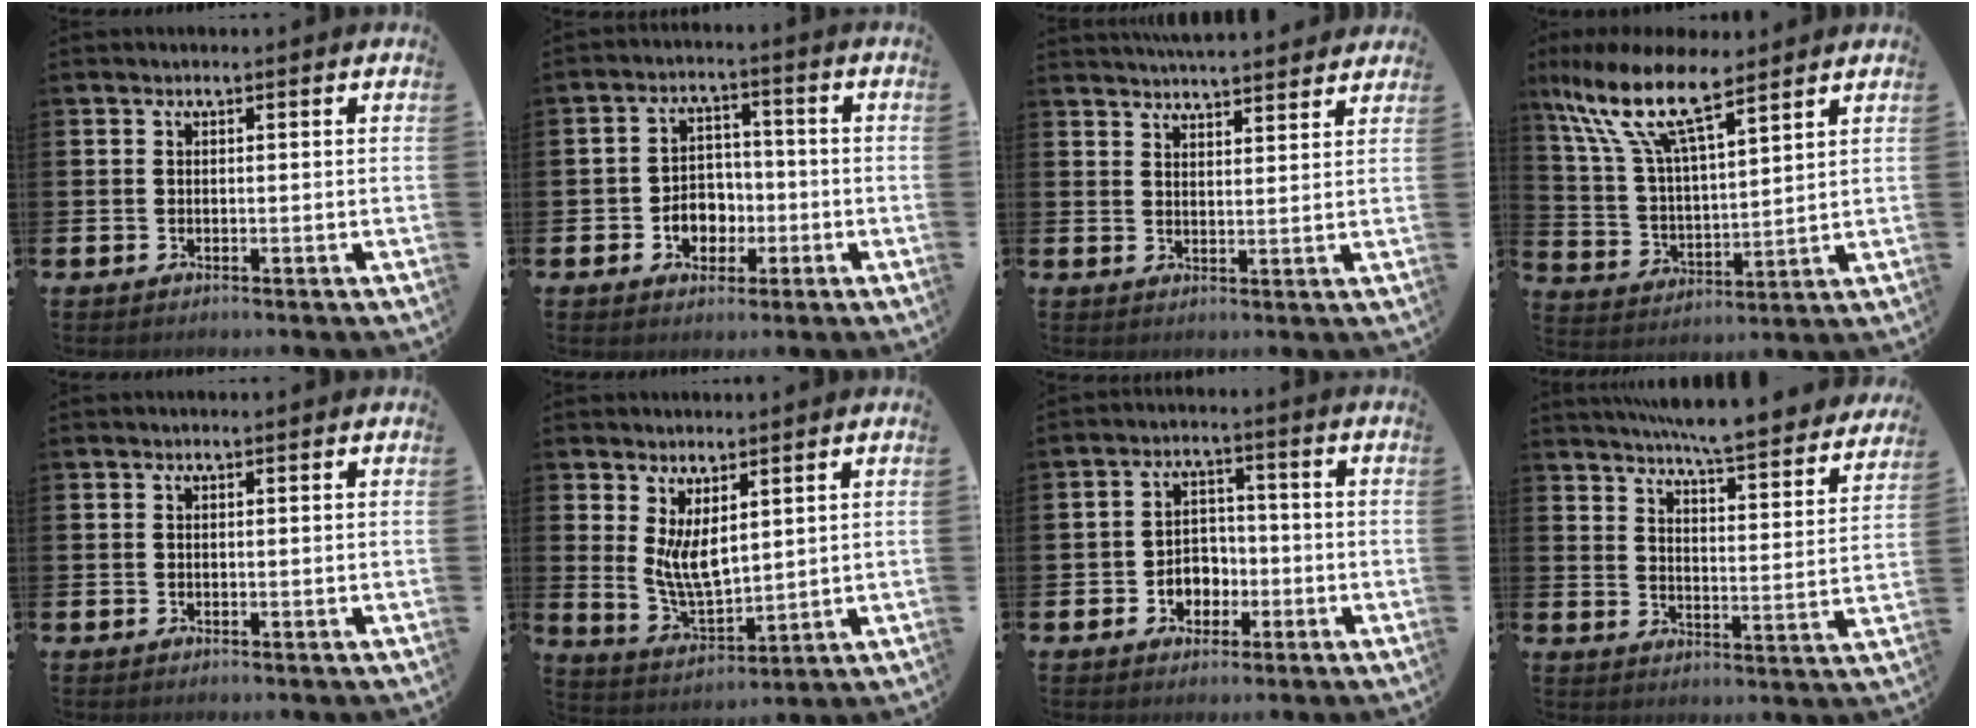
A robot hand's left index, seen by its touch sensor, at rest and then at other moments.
{"total": 4.5, "force": [-1.3, 3.9, 1.8], "torque": [-0.036, 0.005, -0.031]}
{"total": 4.6, "force": [4.6, 0.0, 0.2], "torque": [-0.012, -0.024, 0.083]}
{"total": 12.3, "force": [9.2, 3.7, 7.2], "torque": [-0.176, -0.034, 0.162]}
{"total": 0.0}
{"total": 5.9, "force": [3.1, 2.6, 4.3], "torque": [-0.074, -0.028, 0.053]}
{"total": 3.8, "force": [-1.3, 3.3, 1.4], "torque": [-0.027, 0.003, -0.034]}
{"total": 7.1, "force": [6.8, -0.2, 2.3], "torque": [-0.064, -0.053, 0.115]}